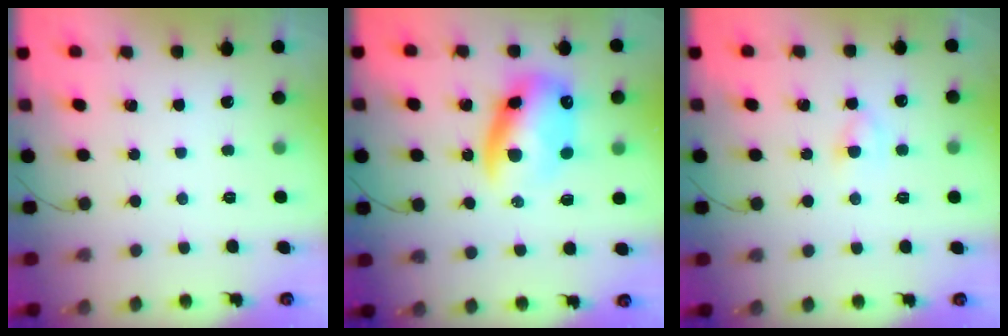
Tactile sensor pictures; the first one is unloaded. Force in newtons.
{"total": 11.3, "press": 11.1, "slide": 2.5}
{"total": 4.1, "press": 3.9, "slide": 1.1}